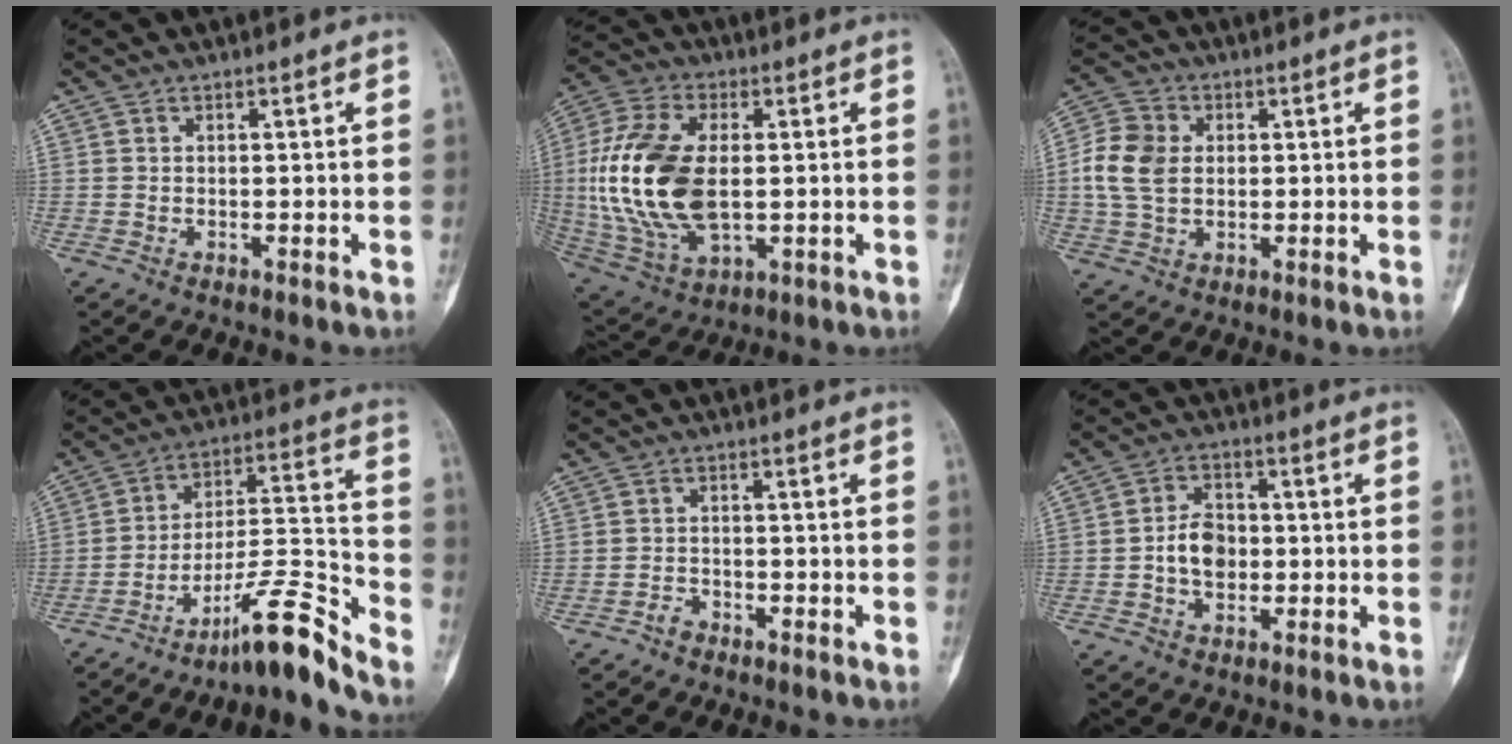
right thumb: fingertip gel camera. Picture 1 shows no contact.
{"total": 20.4, "force": [0.2, 11.3, 17.0], "torque": [-0.360, -0.009, 0.013]}
{"total": 9.4, "force": [0.6, 7.1, 6.2], "torque": [-0.115, 0.010, 0.009]}
{"total": 13.0, "force": [-10.6, 0.7, 7.5], "torque": [-0.122, 0.107, -0.180]}
{"total": 1.8, "force": [-1.5, 1.0, 0.4], "torque": [-0.005, 0.010, -0.030]}
{"total": 6.6, "force": [-0.8, 4.8, 4.5], "torque": [-0.058, 0.016, -0.019]}